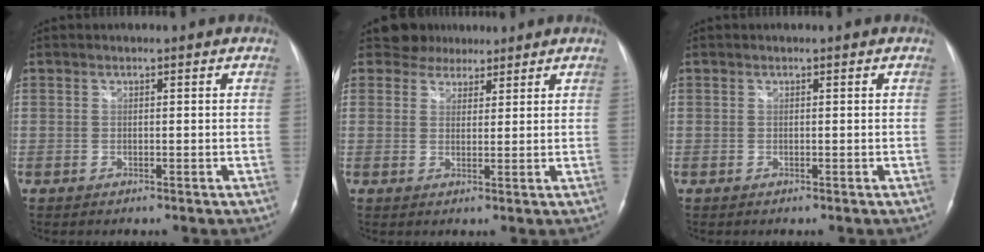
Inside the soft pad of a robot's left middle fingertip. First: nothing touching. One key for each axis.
{"total": 4.2, "fx": 3.4, "fy": 2.4, "fz": -0.2, "tx": 0.008, "ty": 0.003, "tz": 0.048}
{"total": 0.0}